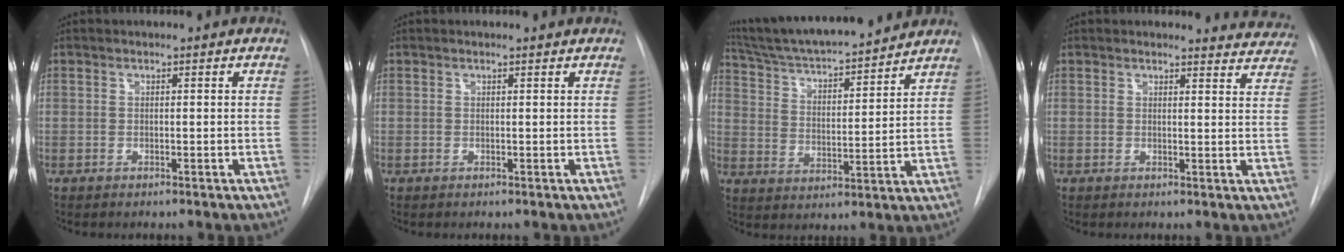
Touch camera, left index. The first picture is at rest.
{"total": 0.9, "force": [0.9, -0.1, 0.2], "torque": [-0.012, 0.003, 0.009]}
{"total": 19.6, "force": [17.8, 1.9, 8.2], "torque": [-0.142, 0.014, 0.281]}
{"total": 6.3, "force": [6.2, 1.1, -0.1], "torque": [0.022, -0.032, 0.040]}